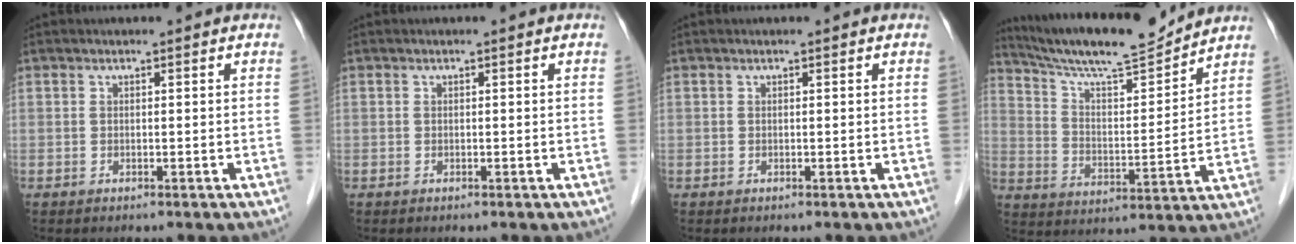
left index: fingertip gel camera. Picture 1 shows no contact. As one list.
[{"total": 0.0}, {"total": 0.0}, {"total": 15.3, "force": [14.2, 0.5, 5.6], "torque": [-0.107, 0.000, 0.237]}]